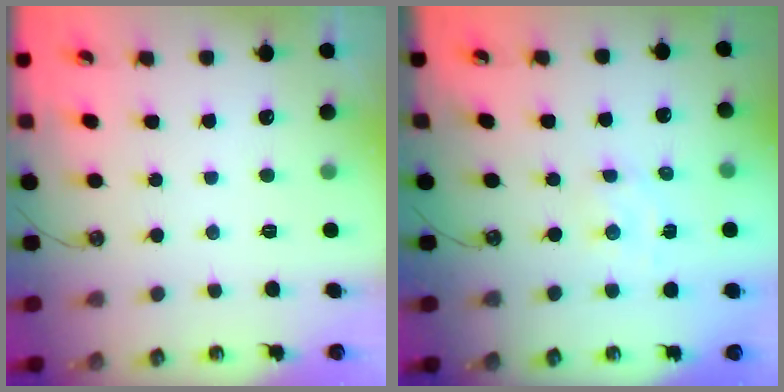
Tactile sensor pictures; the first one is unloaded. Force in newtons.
{"total": 2.1, "press": 2.0, "slide": 0.3}